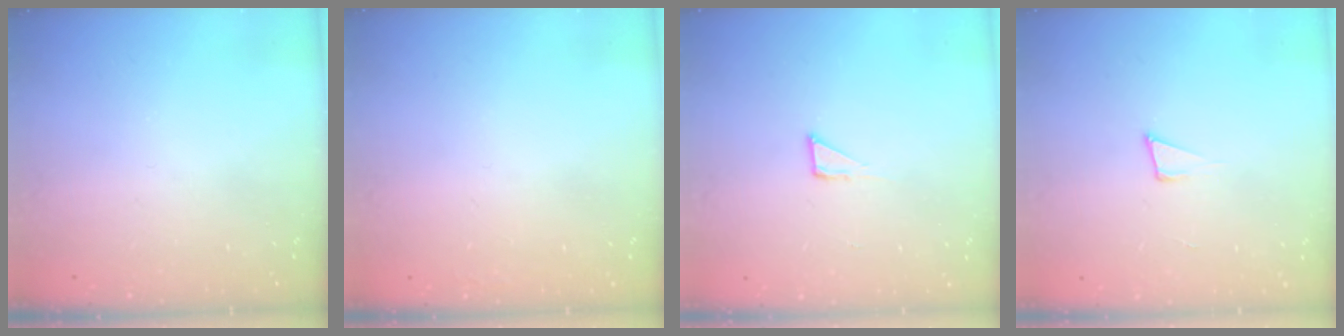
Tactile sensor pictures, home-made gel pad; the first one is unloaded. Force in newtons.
{"total": 1.6, "press": 1.5, "slide": 0.1}
{"total": 2.8, "press": 2.8, "slide": 0.2}
{"total": 4.6, "press": 3.2, "slide": 3.3}